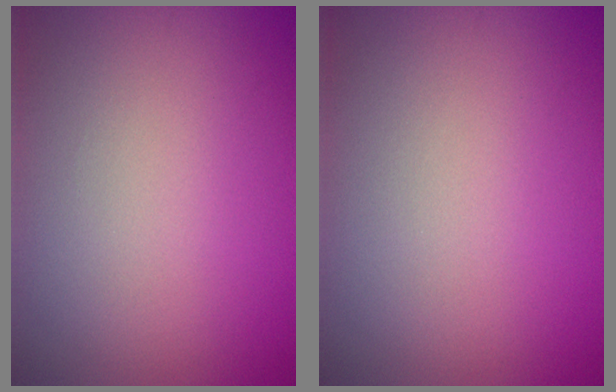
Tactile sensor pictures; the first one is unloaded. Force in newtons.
{"total": 0.0}